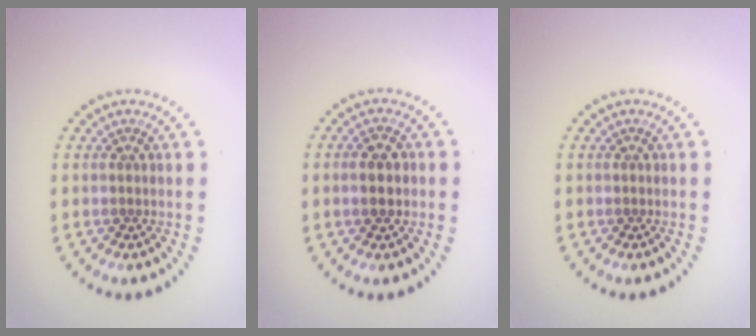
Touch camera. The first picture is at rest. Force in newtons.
{"total": 2.4, "press": 2.4, "slide": 0.3}
{"total": 0.0}